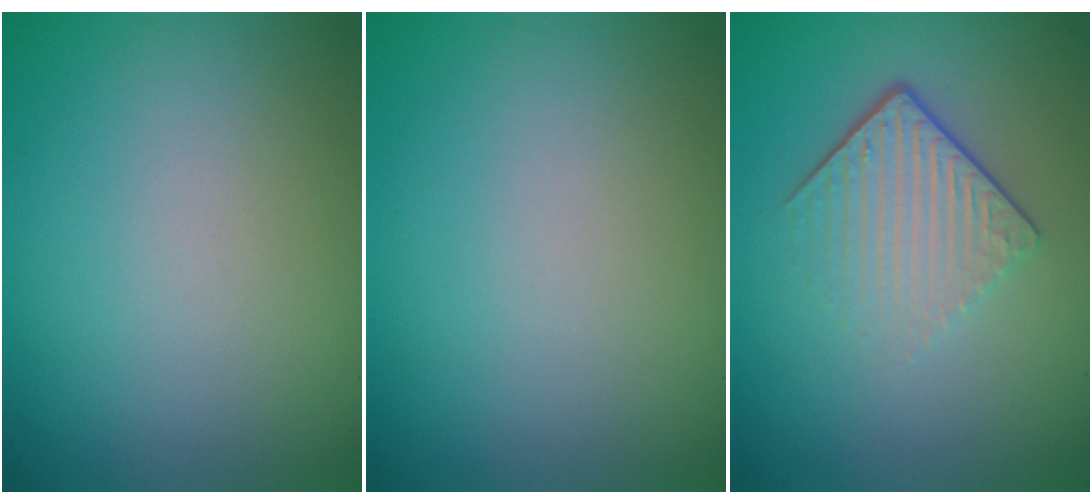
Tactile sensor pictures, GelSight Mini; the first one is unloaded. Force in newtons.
{"total": 0.0}
{"total": 4.2, "press": 2.7, "slide": 3.3}